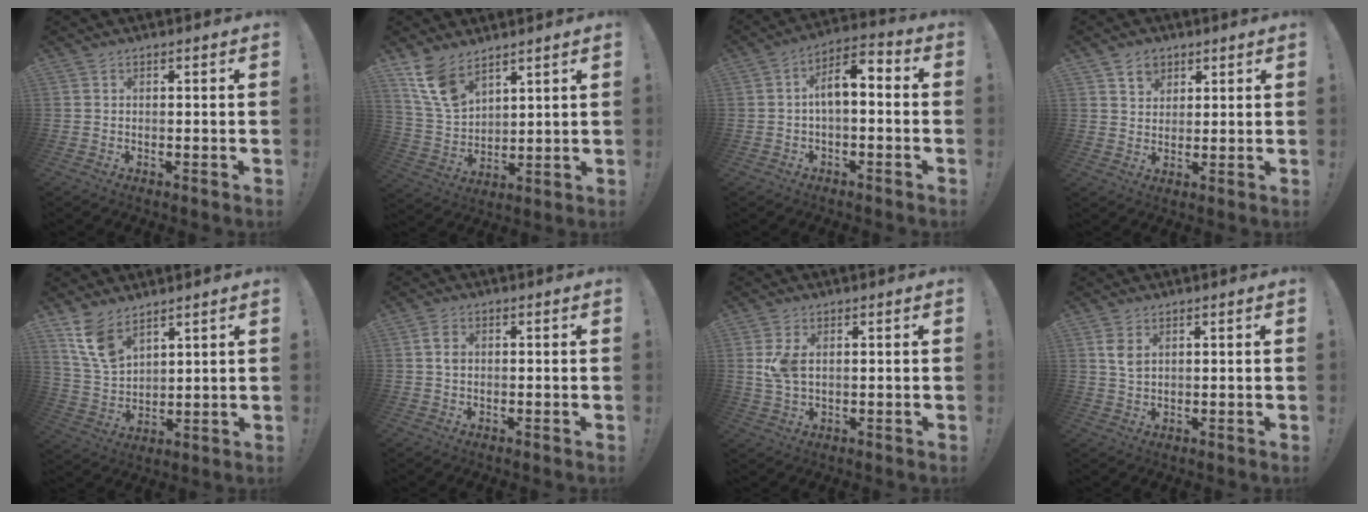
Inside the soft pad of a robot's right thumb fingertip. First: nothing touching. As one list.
[{"total": 11.5, "force": [8.2, 6.0, 5.5], "torque": [-0.114, -0.041, 0.163]}, {"total": 7.8, "force": [0.0, 3.4, 7.1], "torque": [-0.114, 0.006, 0.001]}, {"total": 6.0, "force": [3.5, 4.8, 1.0], "torque": [-0.005, -0.021, 0.064]}, {"total": 10.3, "force": [7.2, 5.3, 5.1], "torque": [-0.101, -0.035, 0.146]}, {"total": 2.7, "force": [0.4, 1.9, 1.9], "torque": [-0.036, 0.007, 0.007]}, {"total": 5.2, "force": [1.3, 3.0, 4.1], "torque": [-0.073, -0.002, 0.023]}, {"total": 4.0, "force": [1.7, 2.2, 2.8], "torque": [-0.044, -0.001, 0.030]}]